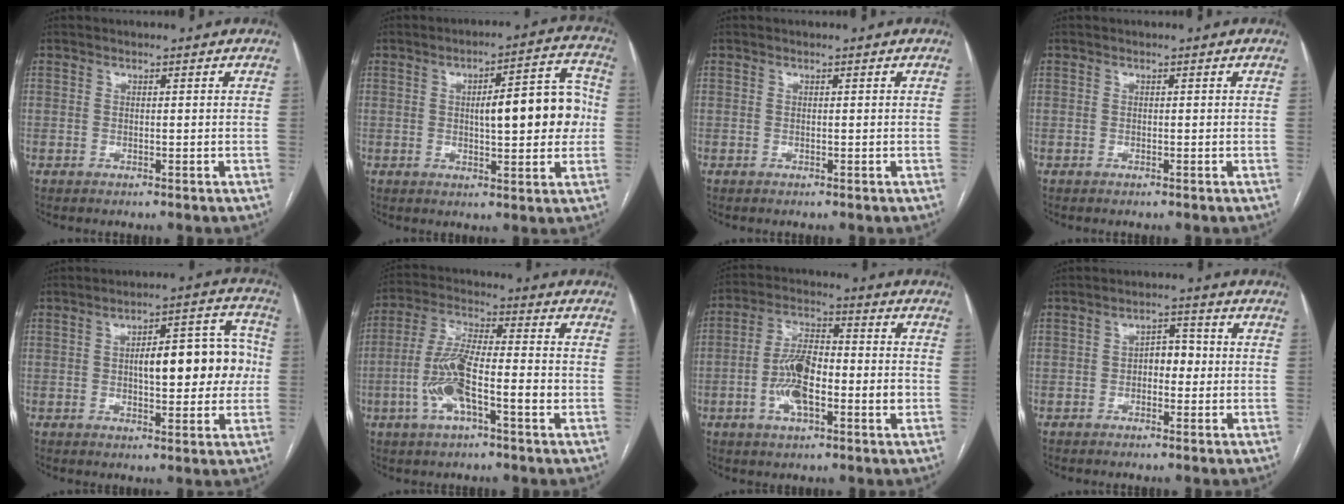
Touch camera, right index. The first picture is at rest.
{"total": 11.6, "force": [0.5, 3.1, 11.1], "torque": [-0.146, 0.028, 0.012]}
{"total": 0.0}
{"total": 0.0}
{"total": 12.1, "force": [0.3, 4.2, 11.3], "torque": [-0.151, 0.036, 0.011]}
{"total": 10.9, "force": [-3.0, 2.6, 10.2], "torque": [-0.211, 0.012, -0.057]}
{"total": 10.8, "force": [-2.1, 4.0, 9.8], "torque": [-0.197, 0.019, -0.039]}
{"total": 3.4, "force": [-0.4, 2.0, 2.7], "torque": [-0.037, 0.016, -0.009]}